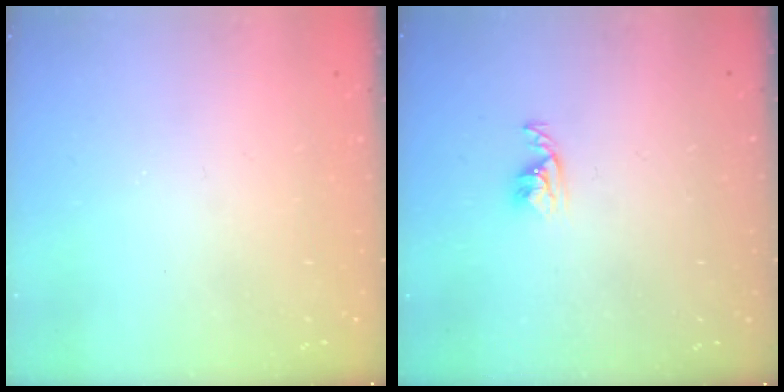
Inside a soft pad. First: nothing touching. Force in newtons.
{"total": 3.5, "press": 3.4, "slide": 0.5}